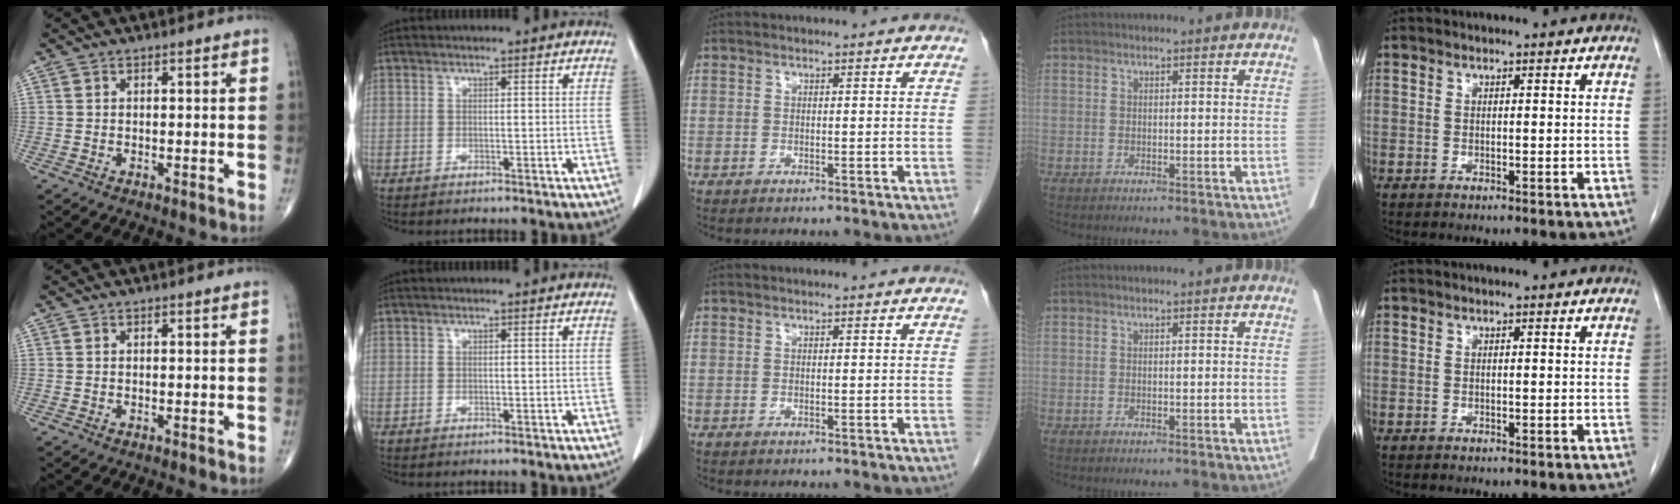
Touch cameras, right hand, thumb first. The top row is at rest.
{}